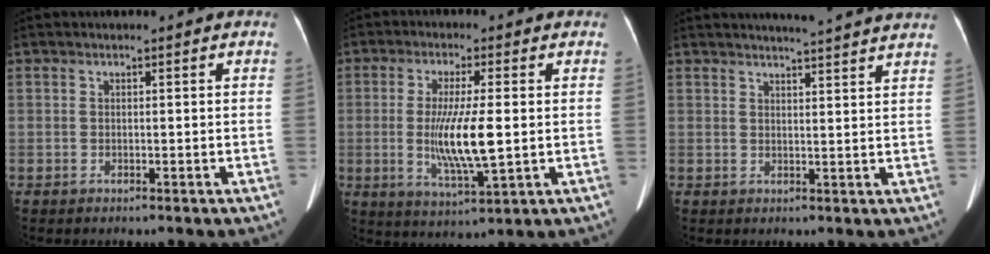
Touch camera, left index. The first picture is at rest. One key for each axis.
{"total": 9.5, "fx": -0.5, "fy": 1.3, "fz": 9.4, "tx": -0.186, "ty": -0.016, "tz": -0.008}
{"total": 11.2, "fx": 10.4, "fy": -0.5, "fz": 4.0, "tx": -0.058, "ty": -0.001, "tz": 0.114}